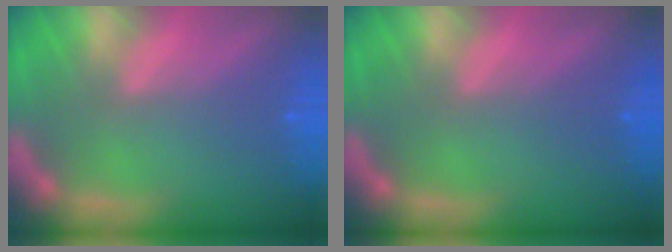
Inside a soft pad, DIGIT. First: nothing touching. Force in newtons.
{"total": 0.0}